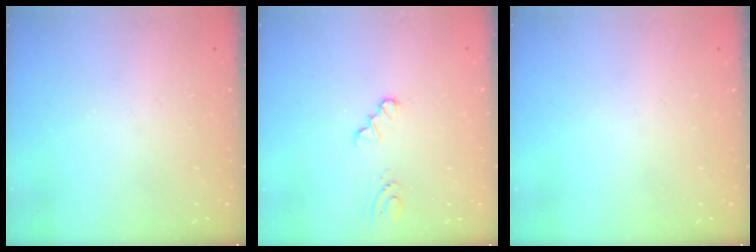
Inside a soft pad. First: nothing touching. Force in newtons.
{"total": 0.7, "press": 0.7, "slide": 0.1}
{"total": 0.0}